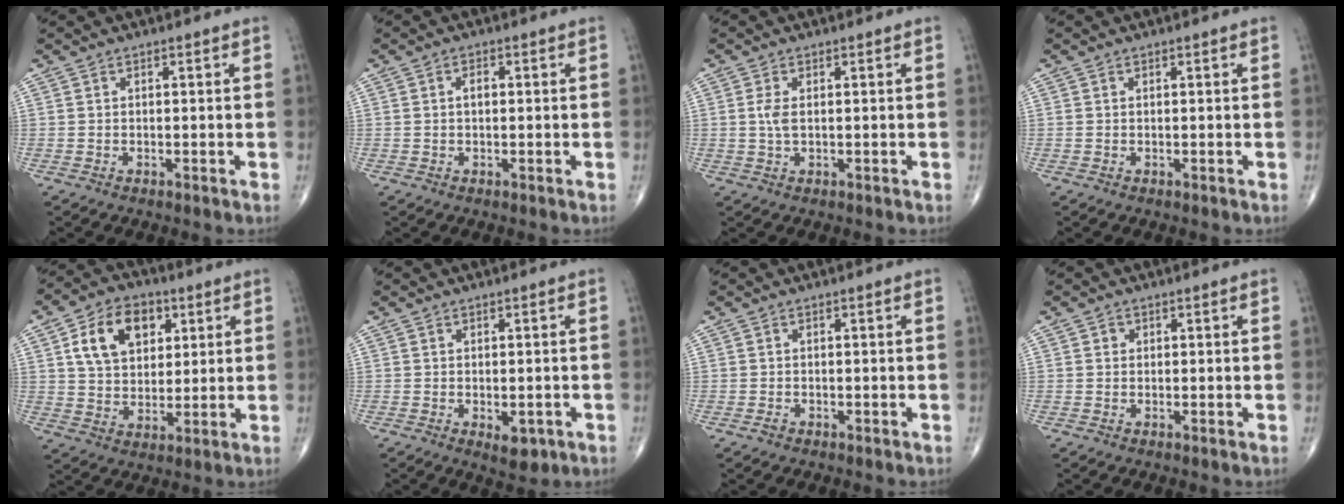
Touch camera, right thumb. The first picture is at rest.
{"total": 1.4, "force": [0.0, 0.8, 1.1], "torque": [-0.017, 0.004, -0.002]}
{"total": 2.3, "force": [0.2, 1.0, 2.0], "torque": [-0.051, -0.003, 0.006]}
{"total": 0.0}
{"total": 13.0, "force": [4.7, 9.0, 8.2], "torque": [-0.108, -0.007, 0.081]}
{"total": 4.0, "force": [-1.3, 2.1, 3.2], "torque": [-0.034, -0.003, -0.008]}
{"total": 0.8, "force": [-0.4, 0.6, 0.3], "torque": [-0.005, 0.002, -0.008]}
{"total": 1.0, "force": [0.2, 1.0, 0.3], "torque": [0.001, 0.001, 0.002]}